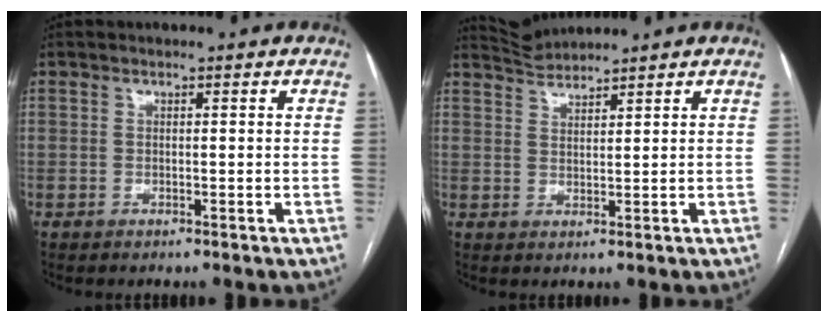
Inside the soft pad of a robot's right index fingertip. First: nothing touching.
{"total": 3.3, "force": [3.1, -0.6, -0.7], "torque": [0.005, 0.005, 0.068]}